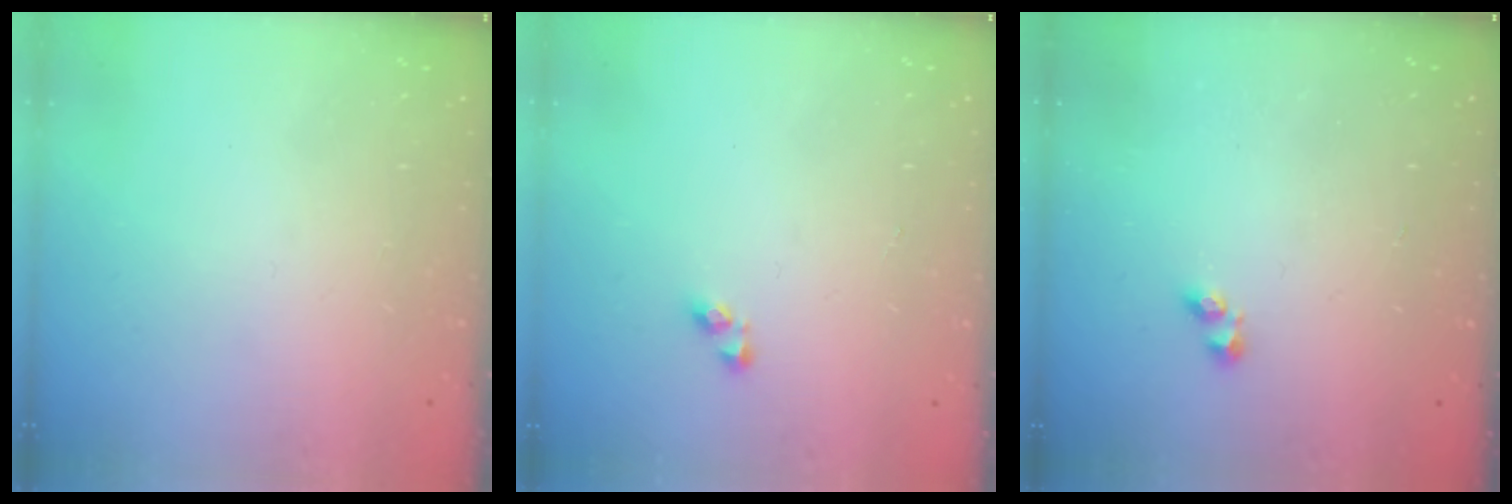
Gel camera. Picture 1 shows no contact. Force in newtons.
{"total": 3.9, "press": 3.8, "slide": 0.7}
{"total": 0.9, "press": 0.4, "slide": 0.8}